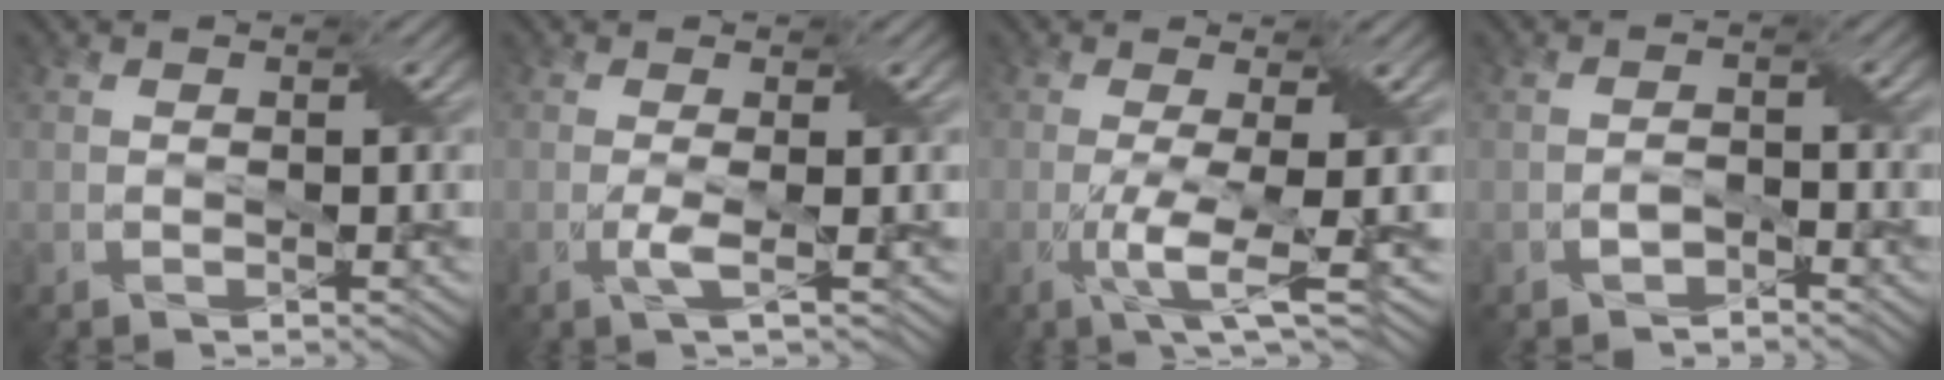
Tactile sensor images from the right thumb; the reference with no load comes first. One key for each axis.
{"total": 2.1, "fx": -0.3, "fy": 0.3, "fz": 2.0, "tx": -0.042, "ty": 0.001, "tz": -0.012}
{"total": 5.8, "fx": -1.4, "fy": 1.1, "fz": 5.6, "tx": -0.099, "ty": 0.001, "tz": -0.030}
{"total": 1.3, "fx": -1.0, "fy": 0.6, "fz": 0.4, "tx": -0.009, "ty": 0.002, "tz": -0.021}